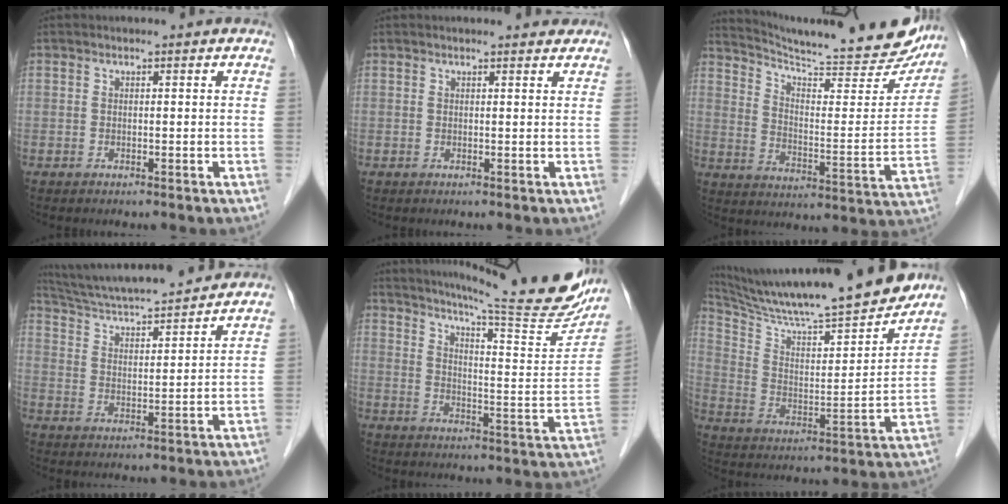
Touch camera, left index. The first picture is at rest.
{"total": 2.9, "force": [2.8, 0.6, 0.7], "torque": [-0.010, 0.003, 0.026]}
{"total": 25.5, "force": [23.1, 3.3, 10.3], "torque": [-0.157, -0.059, 0.304]}
{"total": 15.7, "force": [14.5, 0.7, 6.0], "torque": [-0.114, 0.017, 0.236]}
{"total": 24.4, "force": [21.4, 1.2, 11.6], "torque": [-0.174, -0.070, 0.272]}
{"total": 23.5, "force": [20.8, 0.7, 10.9], "torque": [-0.188, -0.029, 0.322]}